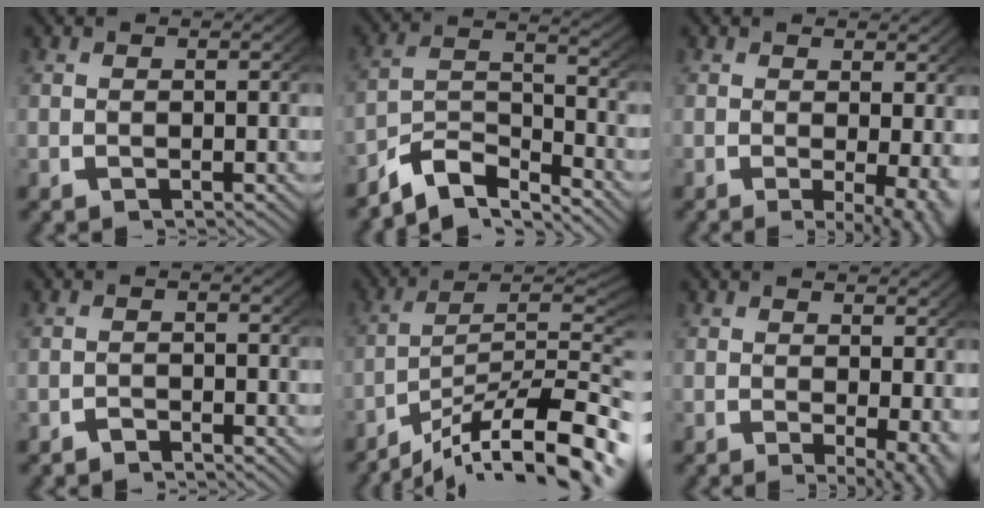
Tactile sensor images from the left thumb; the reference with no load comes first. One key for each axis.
{"total": 8.1, "fx": -4.8, "fy": 4.7, "fz": 4.4, "tx": -0.093, "ty": -0.027, "tz": -0.079}
{"total": 5.2, "fx": -1.2, "fy": 2.3, "fz": 4.5, "tx": -0.060, "ty": -0.023, "tz": -0.009}
{"total": 1.2, "fx": -1.1, "fy": 0.2, "fz": 0.1, "tx": 0.000, "ty": -0.002, "tz": -0.023}
{"total": 13.2, "fx": -5.4, "fy": 7.7, "fz": 9.3, "tx": -0.142, "ty": -0.038, "tz": -0.070}
{"total": 3.7, "fx": -0.3, "fy": 1.5, "fz": 3.4, "tx": -0.041, "ty": -0.018, "tz": 0.002}